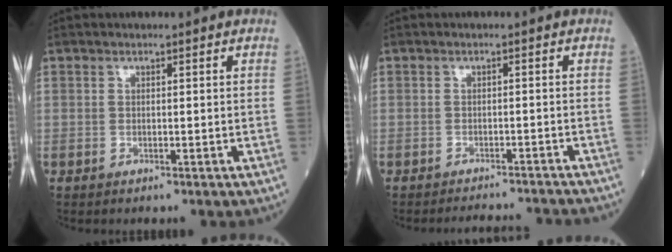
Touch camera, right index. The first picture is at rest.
{"total": 6.8, "force": [-6.7, 0.0, 0.7], "torque": [-0.007, -0.004, -0.083]}